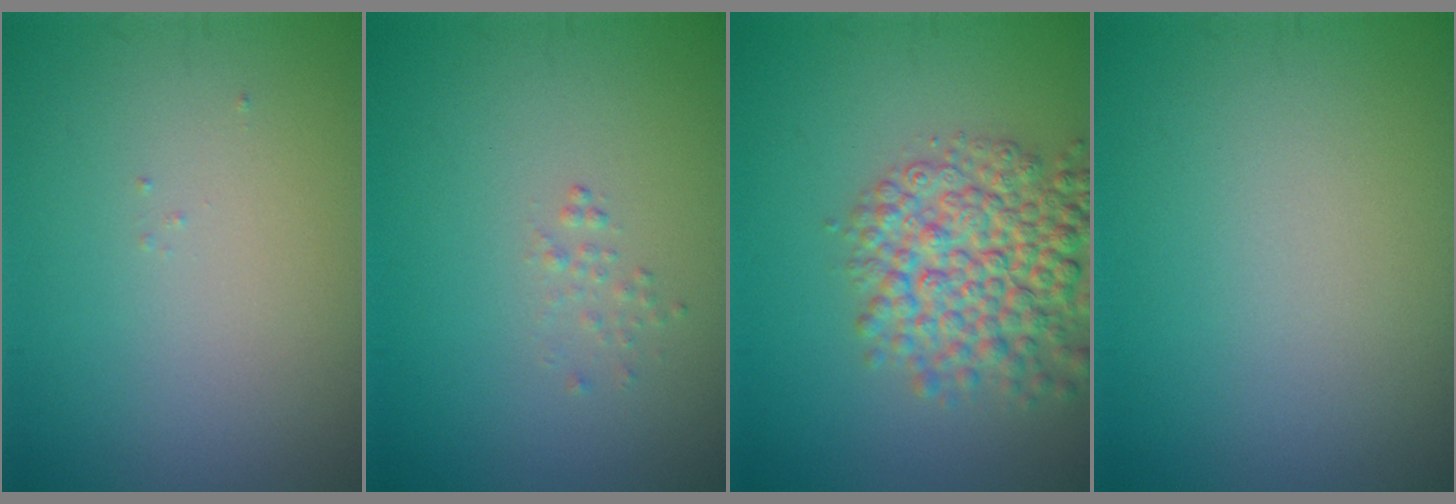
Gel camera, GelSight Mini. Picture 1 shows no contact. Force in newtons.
{"total": 0.7, "press": 0.7, "slide": 0.1}
{"total": 7.0, "press": 7.0, "slide": 0.2}
{"total": 0.0}